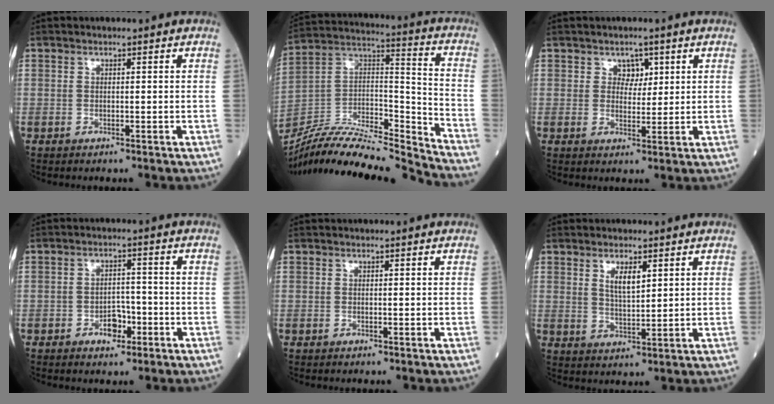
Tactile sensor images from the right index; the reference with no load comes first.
{"total": 23.1, "force": [-21.7, 0.9, 7.8], "torque": [-0.163, 0.017, -0.374]}
{"total": 2.7, "force": [1.3, 1.9, 1.3], "torque": [-0.011, 0.001, 0.020]}
{"total": 3.7, "force": [-1.9, 2.2, 2.3], "torque": [-0.026, 0.007, -0.029]}
{"total": 0.0}
{"total": 4.2, "force": [2.0, 1.2, 3.4], "torque": [-0.067, -0.002, 0.040]}